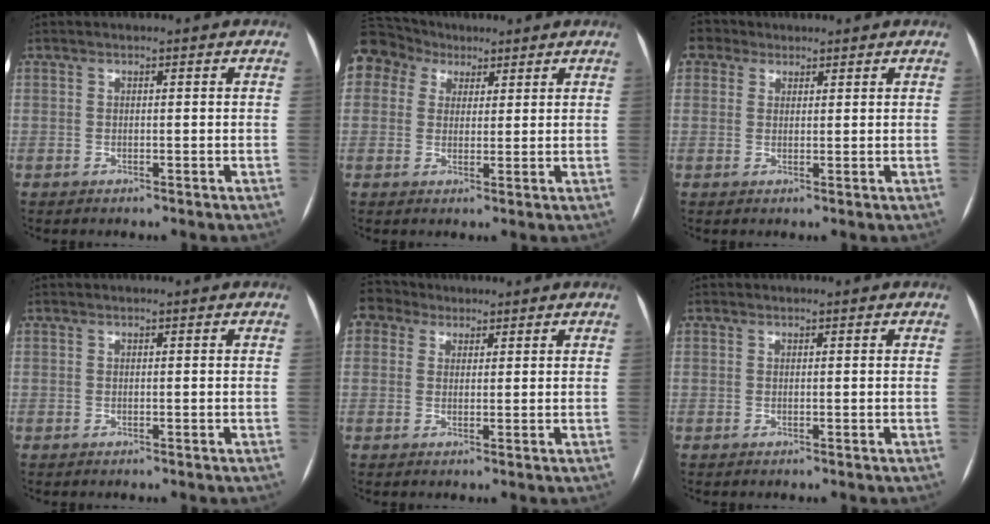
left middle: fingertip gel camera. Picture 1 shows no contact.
{"total": 10.0, "force": [5.4, 8.0, 2.6], "torque": [-0.072, 0.053, 0.103]}
{"total": 3.3, "force": [2.1, 2.5, 0.3], "torque": [-0.006, 0.022, 0.035]}
{"total": 0.0}
{"total": 4.1, "force": [2.8, 2.9, 0.4], "torque": [-0.015, 0.027, 0.052]}
{"total": 0.0}